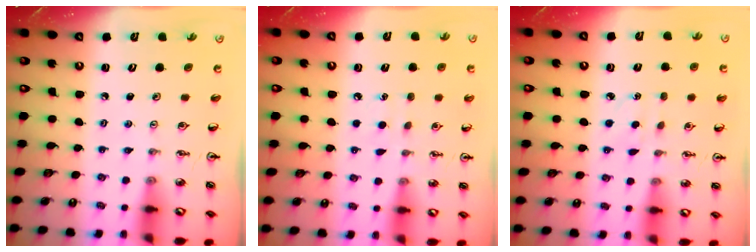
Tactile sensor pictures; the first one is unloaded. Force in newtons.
{"total": 6.0, "press": 5.9, "slide": 0.7}
{"total": 2.7, "press": 2.6, "slide": 0.4}